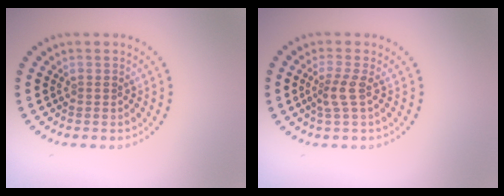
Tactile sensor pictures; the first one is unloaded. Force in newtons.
{"total": 2.0, "press": 1.6, "slide": 1.3}